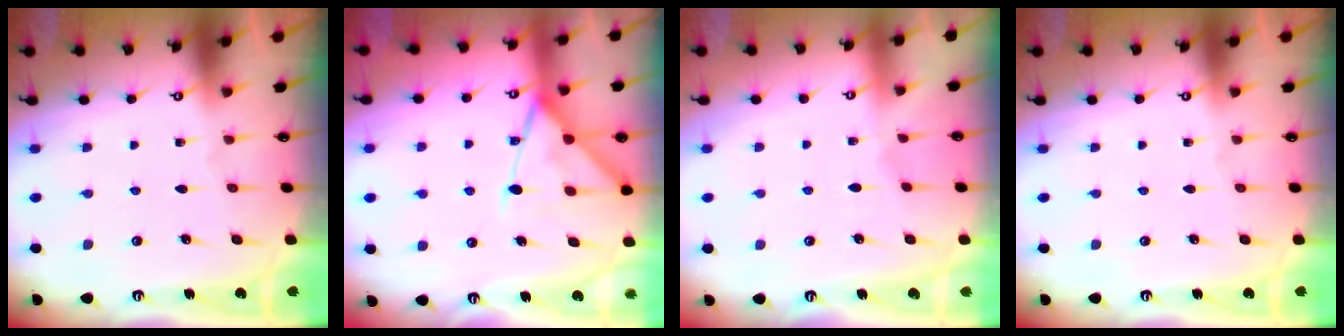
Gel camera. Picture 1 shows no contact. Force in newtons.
{"total": 13.9, "press": 13.9, "slide": 1.2}
{"total": 2.4, "press": 2.4, "slide": 0.5}
{"total": 0.0}